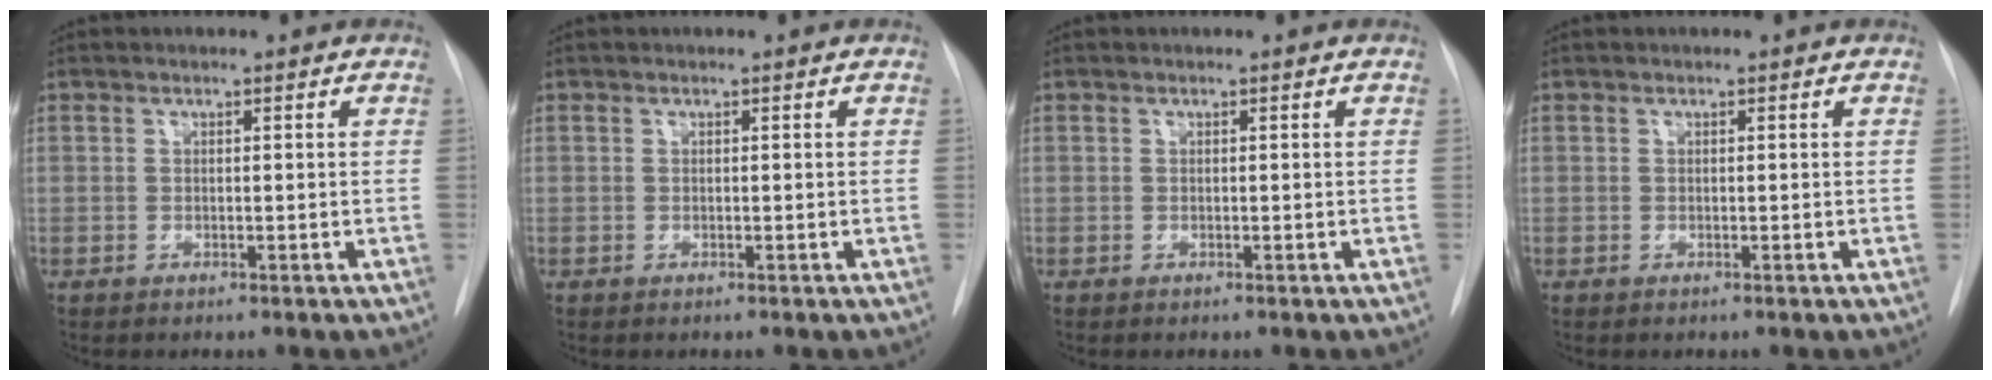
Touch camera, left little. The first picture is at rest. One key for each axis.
{"total": 0.0}
{"total": 0.0}
{"total": 0.0}